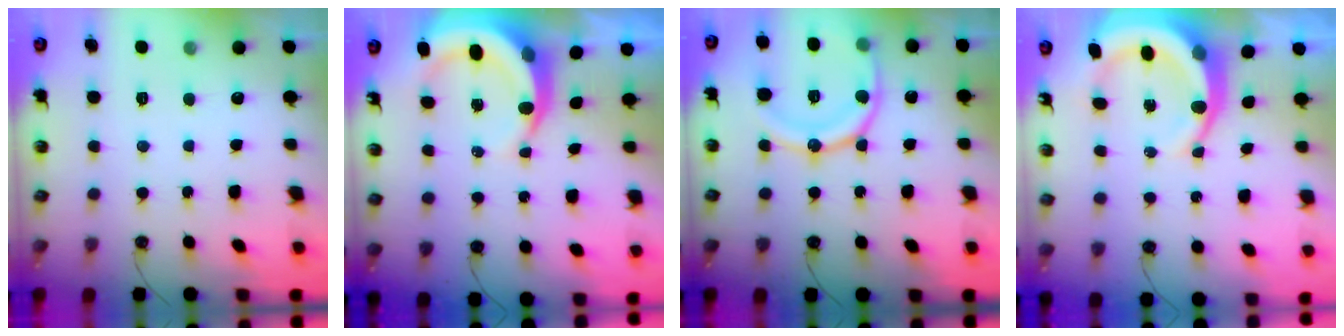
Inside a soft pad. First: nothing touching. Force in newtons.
{"total": 8.2, "press": 8.1, "slide": 1.2}
{"total": 15.9, "press": 15.8, "slide": 1.7}
{"total": 11.6, "press": 11.4, "slide": 2.3}